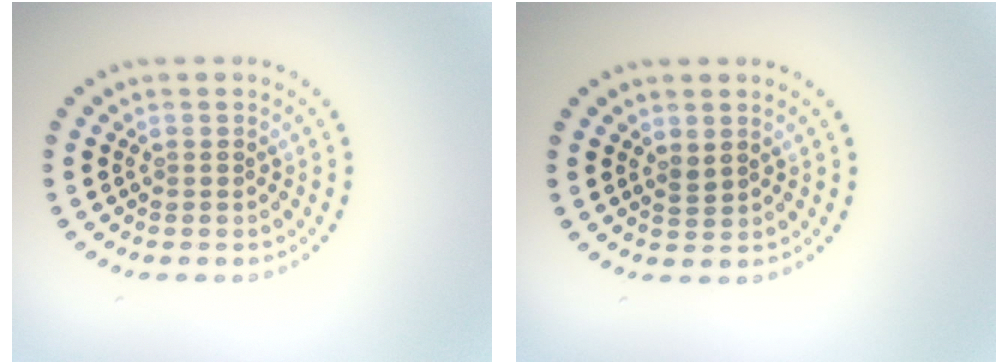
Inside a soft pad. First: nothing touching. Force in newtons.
{"total": 0.9, "press": 0.7, "slide": 0.6}